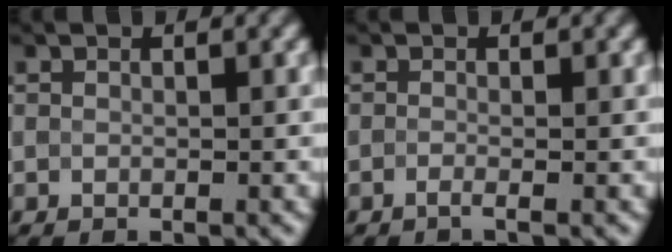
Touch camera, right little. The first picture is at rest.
{"total": 1.1, "force": [-1.1, -0.1, 0.3], "torque": [-0.003, -0.009, -0.017]}